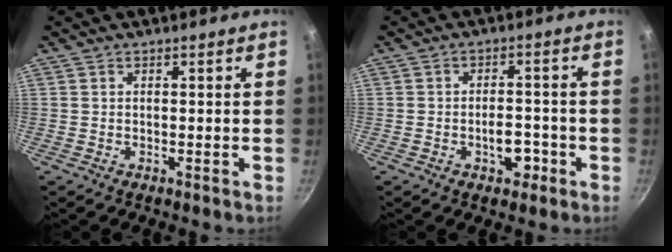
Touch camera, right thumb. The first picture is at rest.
{"total": 5.0, "force": [-2.0, 2.9, 3.6], "torque": [-0.026, 0.015, -0.030]}